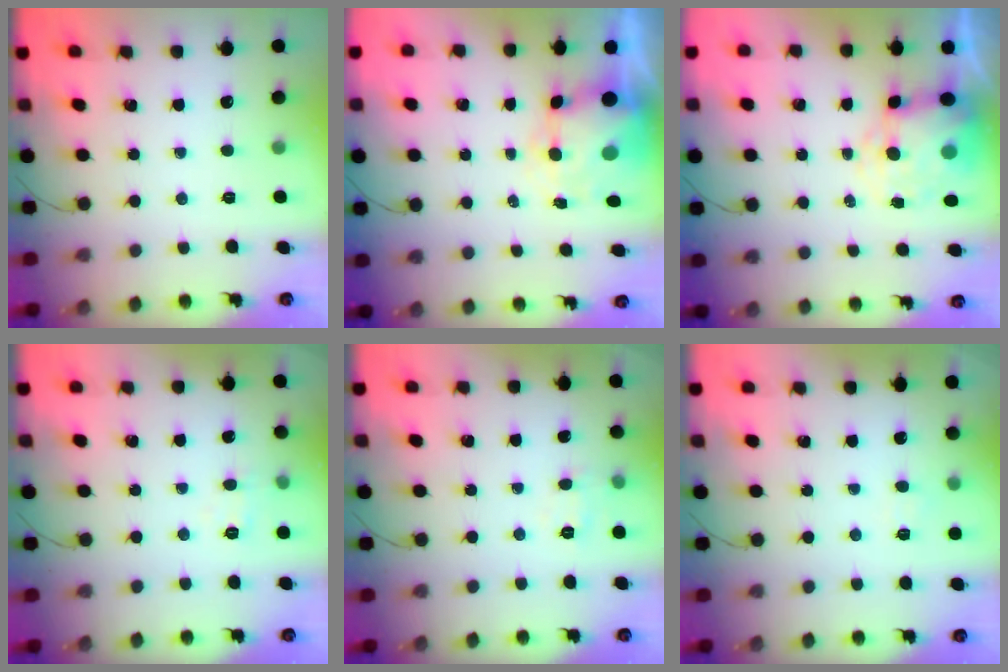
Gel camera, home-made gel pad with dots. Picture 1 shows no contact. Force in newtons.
{"total": 7.3, "press": 7.1, "slide": 1.8}
{"total": 9.8, "press": 9.6, "slide": 2.3}
{"total": 4.2, "press": 4.0, "slide": 1.3}
{"total": 6.8, "press": 6.7, "slide": 1.4}
{"total": 3.6, "press": 3.4, "slide": 1.1}